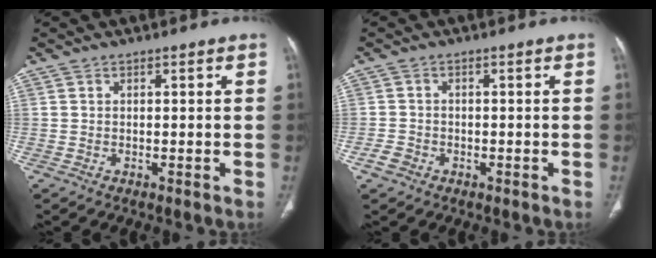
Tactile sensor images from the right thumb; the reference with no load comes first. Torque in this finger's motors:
{"motor_torque": [0.61, 0.33, 0.07, -0.53, 0.00]}